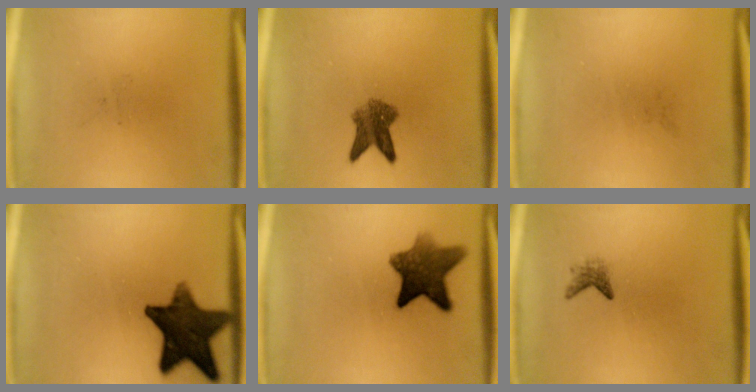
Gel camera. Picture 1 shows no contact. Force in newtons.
{"total": 4.9}
{"total": 0.0}
{"total": 14.0}
{"total": 9.4}
{"total": 1.5}